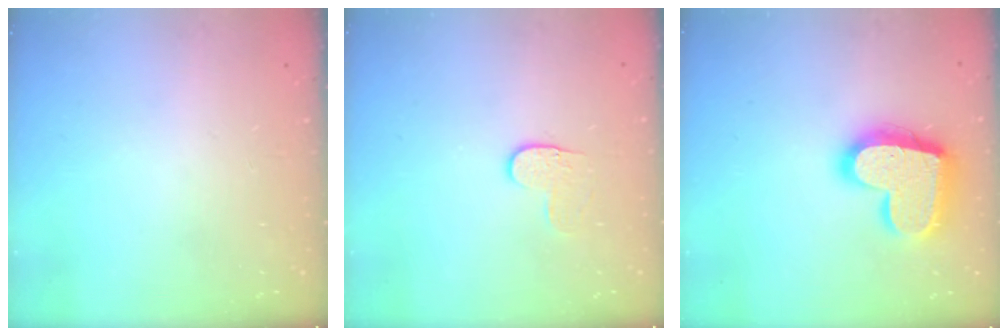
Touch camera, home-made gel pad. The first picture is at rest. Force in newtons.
{"total": 3.6, "press": 3.6, "slide": 0.4}
{"total": 20.3, "press": 20.3, "slide": 1.4}